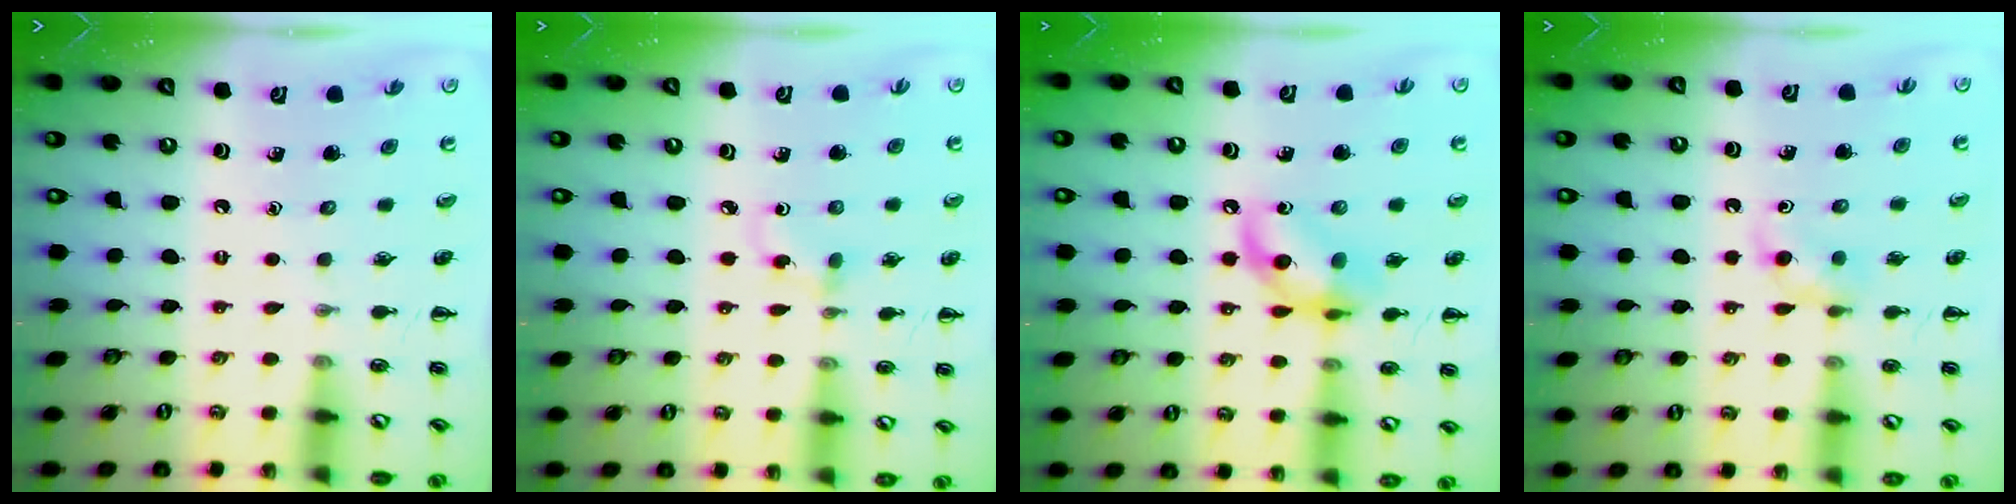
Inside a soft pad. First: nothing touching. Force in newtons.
{"total": 3.2, "press": 2.9, "slide": 1.3}
{"total": 11.8, "press": 11.6, "slide": 2.0}
{"total": 3.9, "press": 3.7, "slide": 1.1}